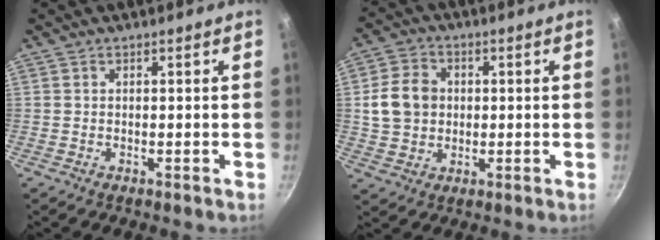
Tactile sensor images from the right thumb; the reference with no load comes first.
{"total": 9.0, "force": [0.9, 7.4, 4.9], "torque": [-0.068, 0.008, 0.011]}